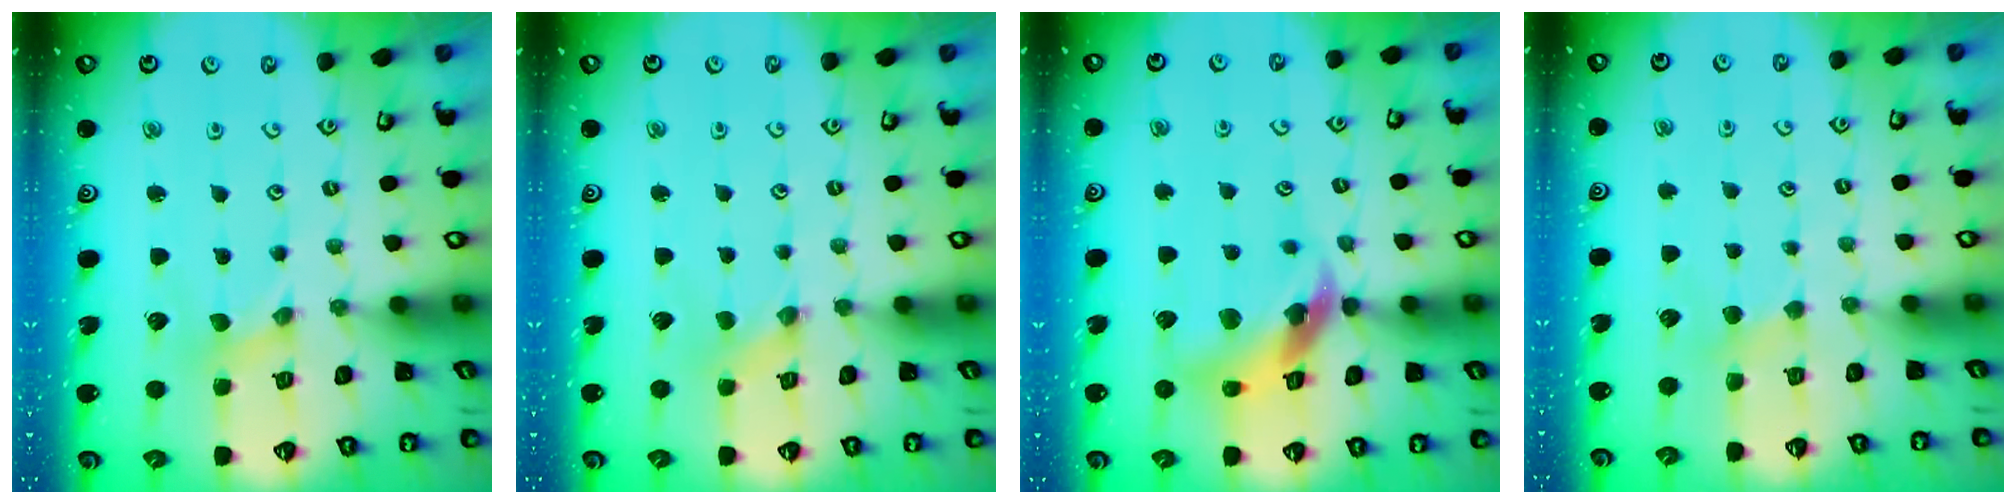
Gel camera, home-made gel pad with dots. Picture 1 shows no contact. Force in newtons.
{"total": 0.0}
{"total": 13.1, "press": 13.0, "slide": 1.8}
{"total": 2.5, "press": 2.5, "slide": 0.4}